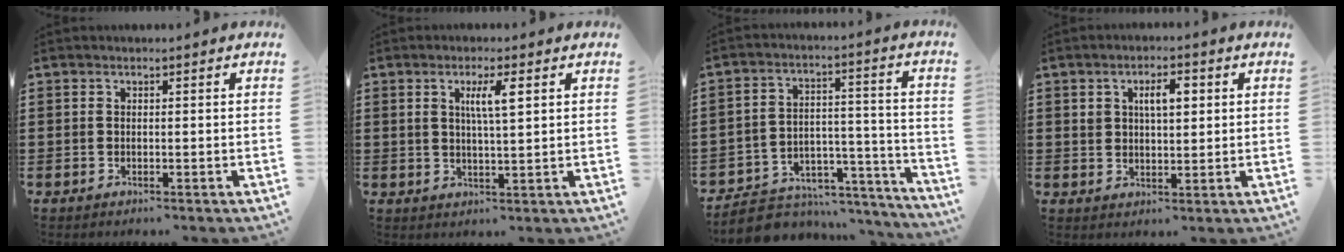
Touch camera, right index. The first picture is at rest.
{"total": 4.2, "force": [1.4, 0.7, 3.9], "torque": [-0.079, 0.007, 0.020]}
{"total": 4.9, "force": [-4.2, 2.4, 0.7], "torque": [-0.020, 0.008, -0.084]}
{"total": 4.3, "force": [1.4, 2.2, 3.4], "torque": [-0.056, 0.007, 0.018]}